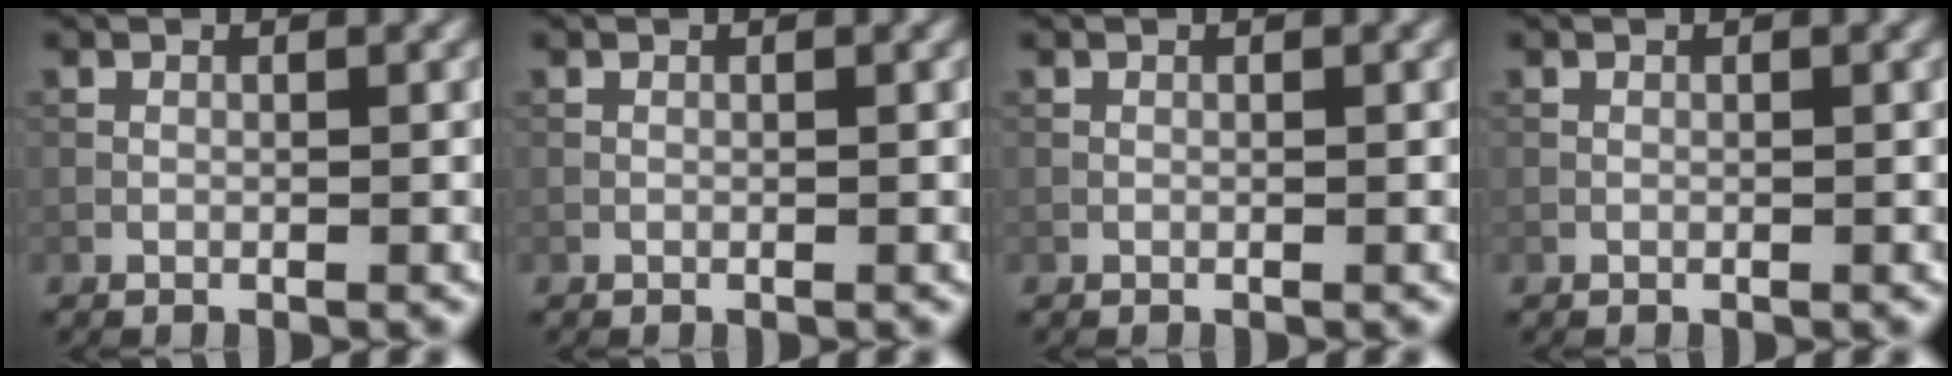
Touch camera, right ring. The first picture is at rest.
{"total": 0.0}
{"total": 0.0}
{"total": 0.0}